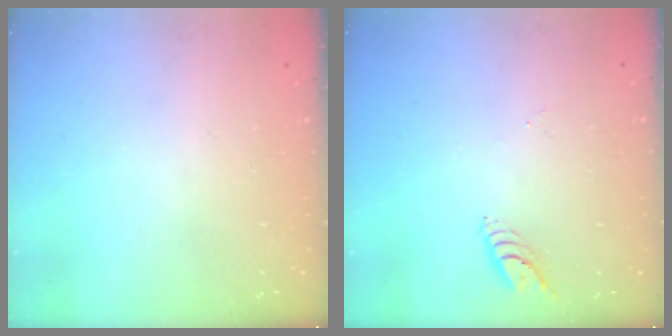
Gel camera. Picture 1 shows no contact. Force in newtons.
{"total": 5.5, "press": 5.5, "slide": 0.5}